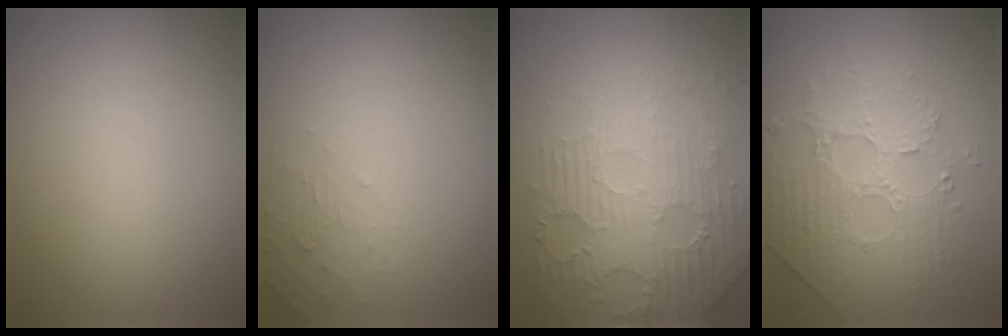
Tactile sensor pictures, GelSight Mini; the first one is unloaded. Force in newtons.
{"total": 1.4, "press": 1.4, "slide": 0.2}
{"total": 5.4, "press": 3.6, "slide": 4.0}
{"total": 4.7, "press": 3.9, "slide": 2.6}